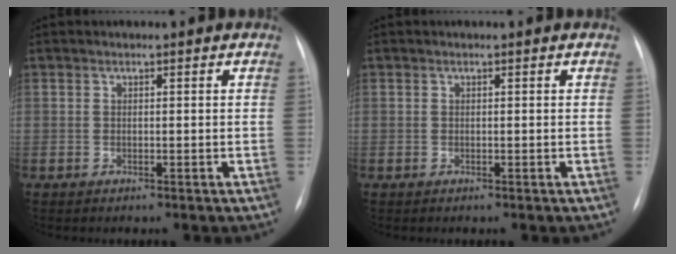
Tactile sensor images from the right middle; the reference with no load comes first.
{"total": 0.0}